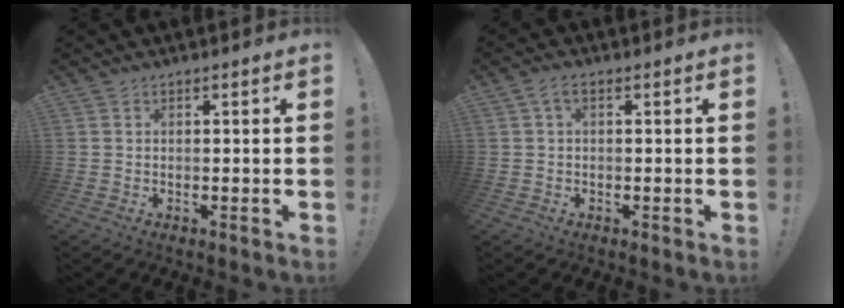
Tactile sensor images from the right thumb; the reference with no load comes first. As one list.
[{"total": 2.1, "force": [0.1, 0.8, 1.9], "torque": [-0.045, 0.007, 0.004]}]